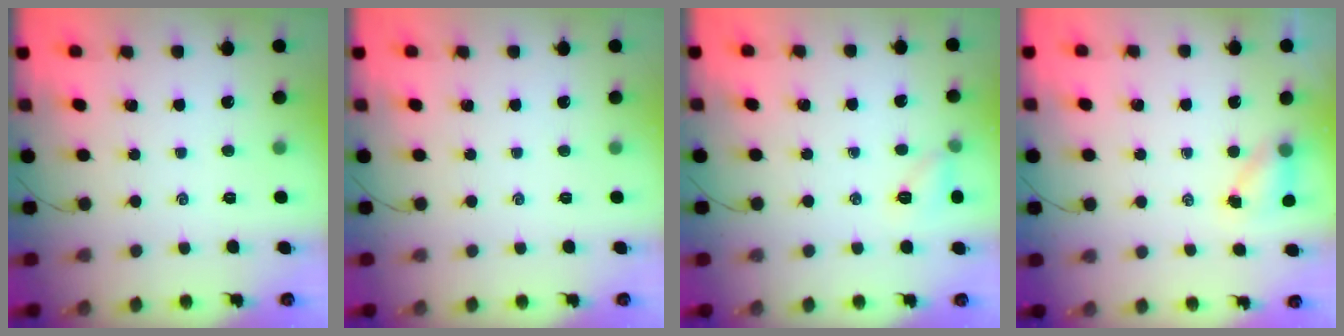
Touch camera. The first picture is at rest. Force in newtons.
{"total": 0.0}
{"total": 7.7, "press": 7.5, "slide": 1.7}
{"total": 4.0, "press": 3.9, "slide": 0.6}